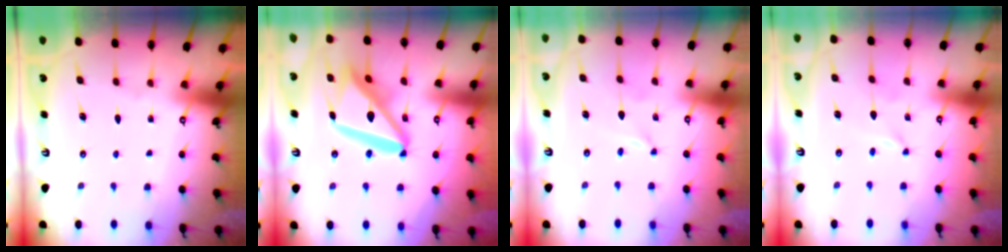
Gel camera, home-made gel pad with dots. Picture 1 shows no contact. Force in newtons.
{"total": 17.3, "press": 17.2, "slide": 2.0}
{"total": 0.0}
{"total": 0.0}